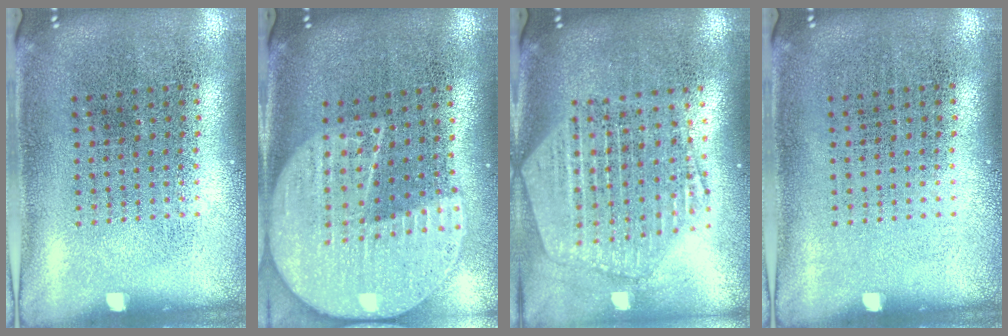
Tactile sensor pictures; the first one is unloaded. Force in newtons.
{"total": 2.3, "press": 2.0, "slide": 1.1}
{"total": 2.5, "press": 2.1, "slide": 1.3}
{"total": 0.0}